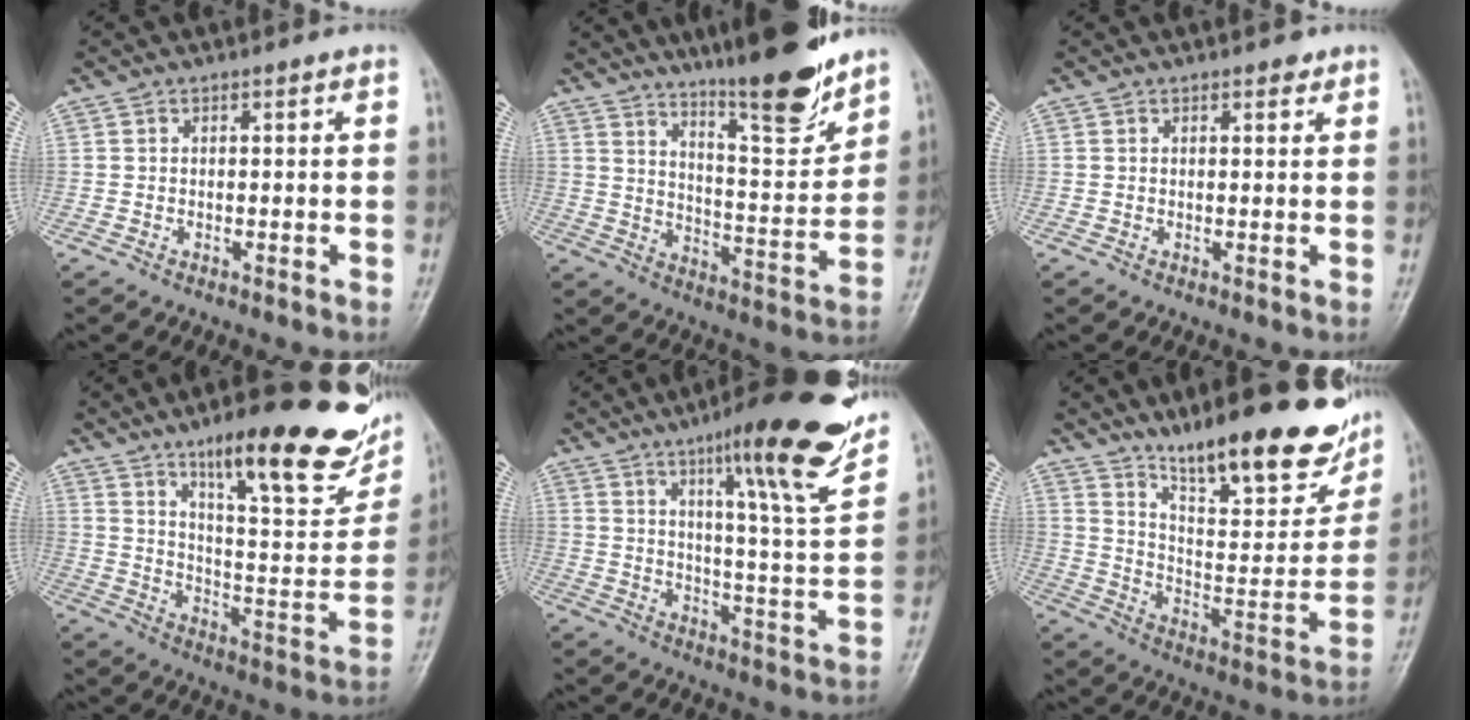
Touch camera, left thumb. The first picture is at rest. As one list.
[{"total": 16.9, "force": [13.3, 2.8, 10.1], "torque": [-0.123, -0.090, 0.213]}, {"total": 1.5, "force": [1.1, 0.7, 0.8], "torque": [-0.003, -0.004, 0.011]}, {"total": 25.0, "force": [15.5, 6.7, 18.5], "torque": [-0.216, -0.061, 0.234]}, {"total": 20.2, "force": [12.9, 2.7, 15.3], "torque": [-0.189, -0.065, 0.187]}, {"total": 24.1, "force": [16.7, 6.8, 16.0], "torque": [-0.187, -0.081, 0.261]}]